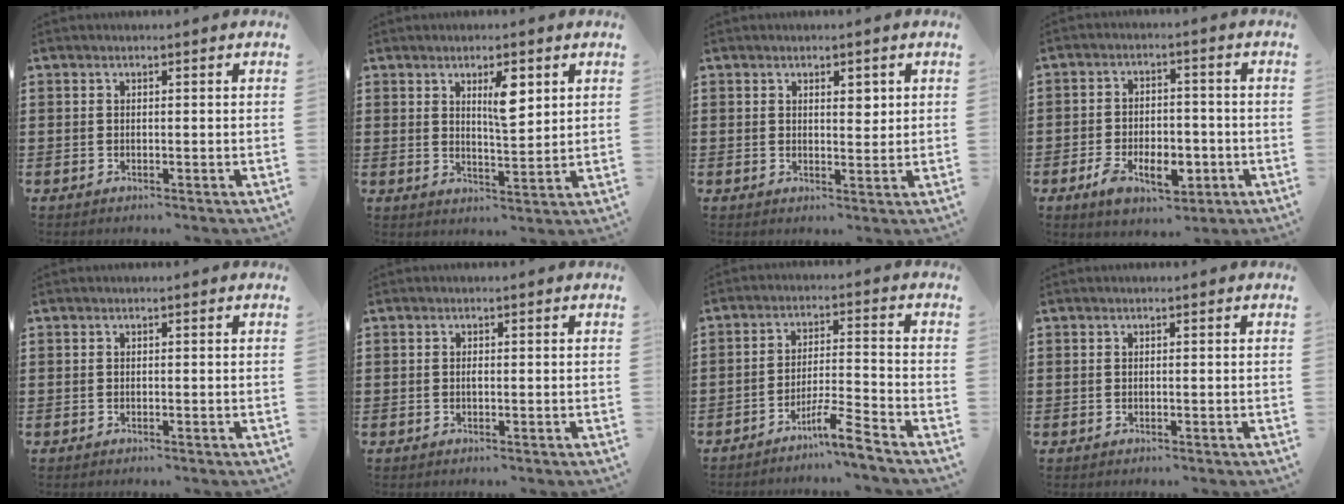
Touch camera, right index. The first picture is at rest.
{"total": 5.2, "force": [2.3, 1.5, 4.5], "torque": [-0.070, -0.003, 0.032]}
{"total": 2.1, "force": [1.0, 0.9, 1.6], "torque": [-0.025, 0.002, 0.015]}
{"total": 7.2, "force": [-3.1, 4.3, 4.9], "torque": [-0.076, 0.007, -0.059]}
{"total": 0.0}
{"total": 0.6, "force": [-0.2, 0.0, 0.5], "torque": [-0.012, -0.005, -0.002]}
{"total": 6.1, "force": [-5.0, -0.2, 3.5], "torque": [-0.065, -0.007, -0.095]}
{"total": 0.0}